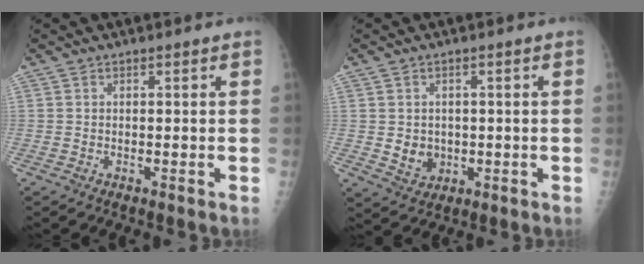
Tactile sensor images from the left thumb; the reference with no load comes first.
{"total": 5.1, "force": [-0.2, 4.3, 2.6], "torque": [-0.022, -0.002, 0.010]}